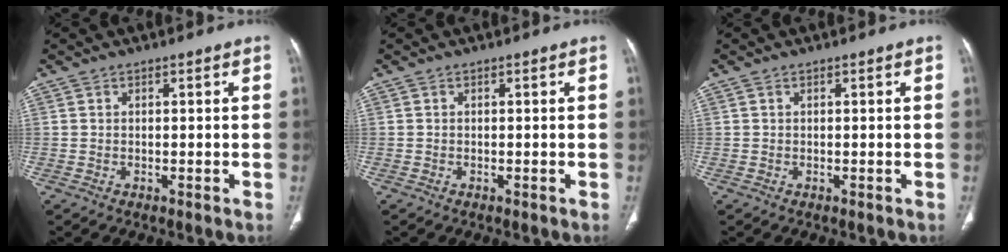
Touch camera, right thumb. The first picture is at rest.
{"total": 0.0}
{"total": 0.0}